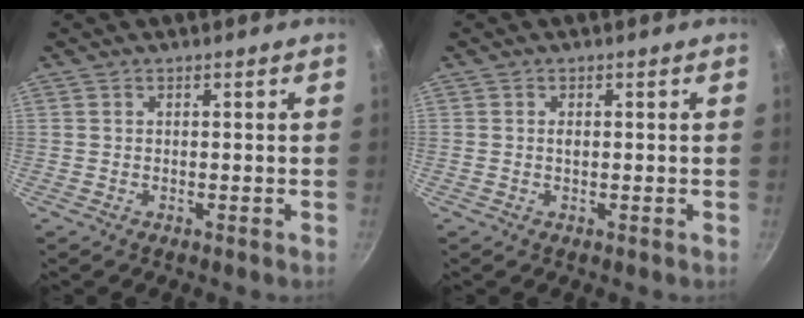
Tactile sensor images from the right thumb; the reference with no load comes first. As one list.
[{"total": 0.9, "force": [0.1, 0.5, 0.7], "torque": [-0.011, 0.001, 0.002]}]